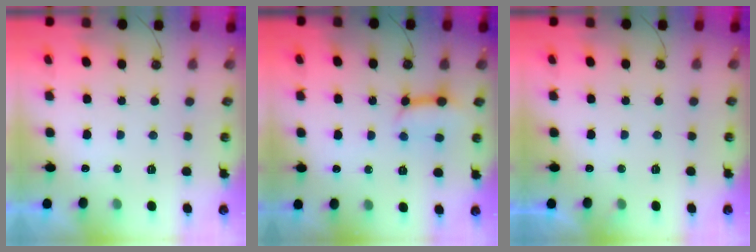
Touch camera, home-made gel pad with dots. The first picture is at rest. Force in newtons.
{"total": 7.5, "press": 7.5, "slide": 0.9}
{"total": 1.8, "press": 1.8, "slide": 0.1}